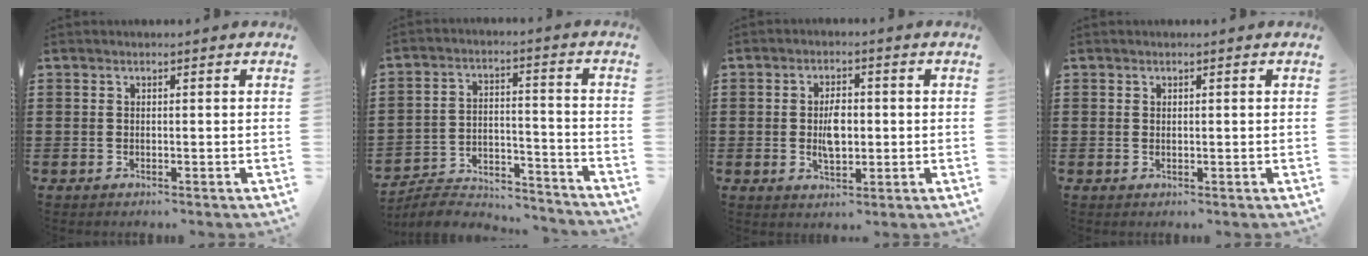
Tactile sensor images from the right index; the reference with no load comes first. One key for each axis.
{"total": 5.9, "fx": -5.6, "fy": 1.3, "fz": 1.1, "tx": -0.031, "ty": 0.006, "tz": -0.115}
{"total": 4.8, "fx": -0.1, "fy": 2.6, "fz": 4.0, "tx": -0.076, "ty": 0.002, "tz": -0.006}
{"total": 0.6, "fx": 0.4, "fy": 0.4, "fz": 0.0, "tx": -0.001, "ty": 0.004, "tz": 0.008}